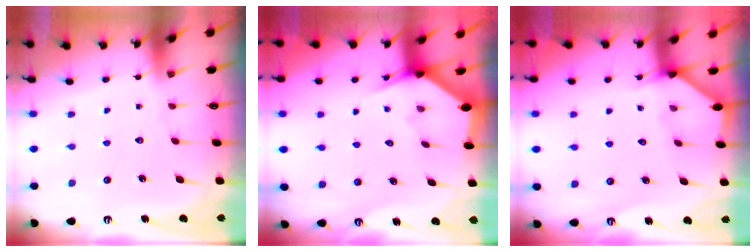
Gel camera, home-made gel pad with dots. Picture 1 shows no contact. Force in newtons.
{"total": 2.9, "press": 2.9, "slide": 0.1}
{"total": 2.2, "press": 2.2, "slide": 0.2}